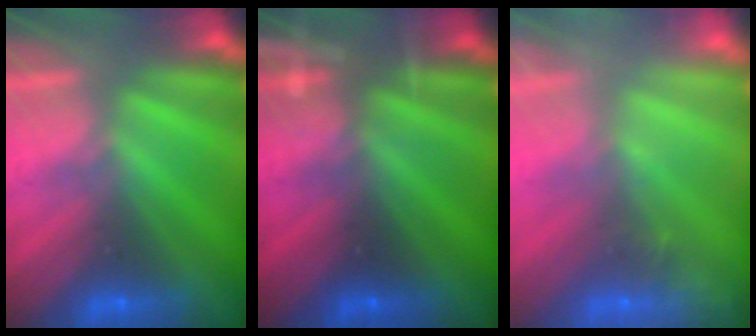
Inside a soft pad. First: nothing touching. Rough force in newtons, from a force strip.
{"total": 3.4}
{"total": 2.2}